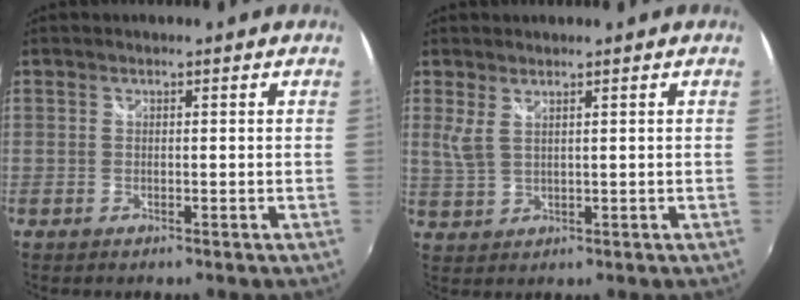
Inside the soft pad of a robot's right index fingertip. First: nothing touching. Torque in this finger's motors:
{"motor_torque": [0.03, 0.04, 0.07, 0.06]}